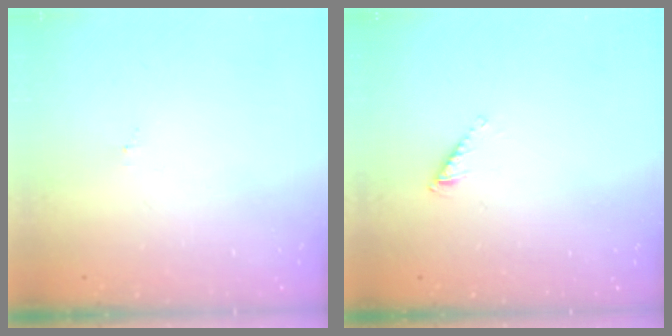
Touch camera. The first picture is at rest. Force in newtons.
{"total": 2.9, "press": 2.9, "slide": 0.5}